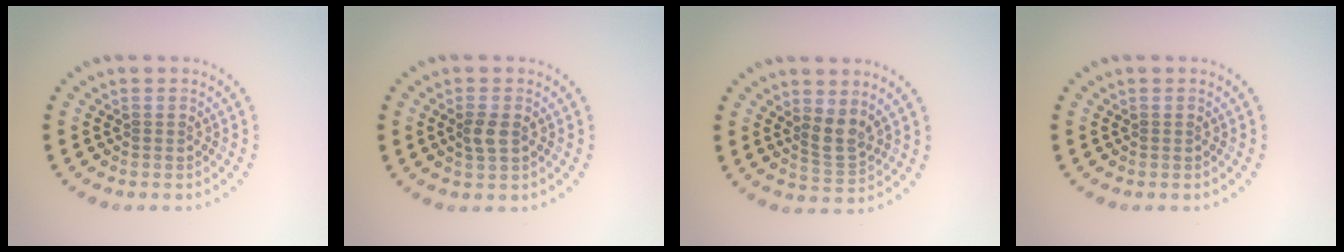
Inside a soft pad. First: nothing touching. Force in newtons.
{"total": 1.6, "press": 1.6, "slide": 0.2}
{"total": 2.6, "press": 2.1, "slide": 1.5}
{"total": 0.0}